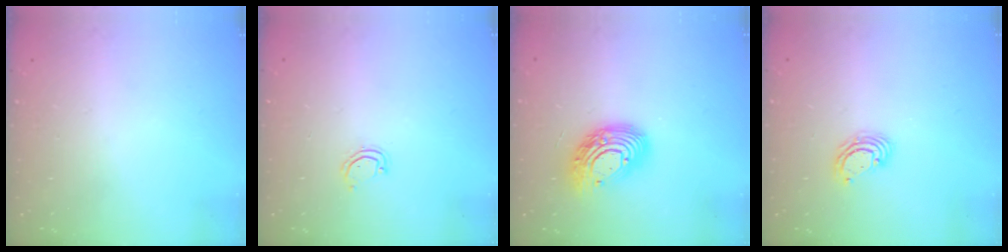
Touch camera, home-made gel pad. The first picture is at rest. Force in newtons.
{"total": 3.5, "press": 3.5, "slide": 0.3}
{"total": 14.3, "press": 14.2, "slide": 1.3}
{"total": 4.0, "press": 3.9, "slide": 0.3}